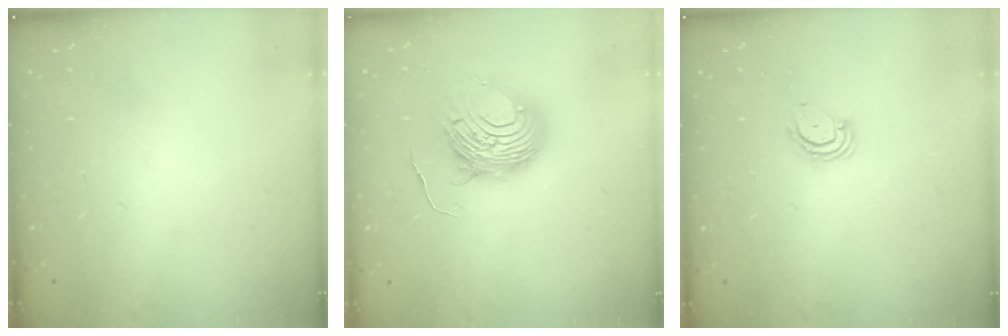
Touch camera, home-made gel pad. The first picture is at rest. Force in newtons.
{"total": 11.0, "press": 11.0, "slide": 0.8}
{"total": 3.8, "press": 3.8, "slide": 0.3}